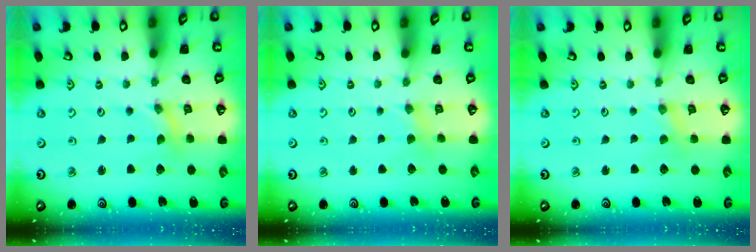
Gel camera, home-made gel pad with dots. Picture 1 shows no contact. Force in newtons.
{"total": 1.9, "press": 1.9, "slide": 0.4}
{"total": 1.7, "press": 1.6, "slide": 0.4}